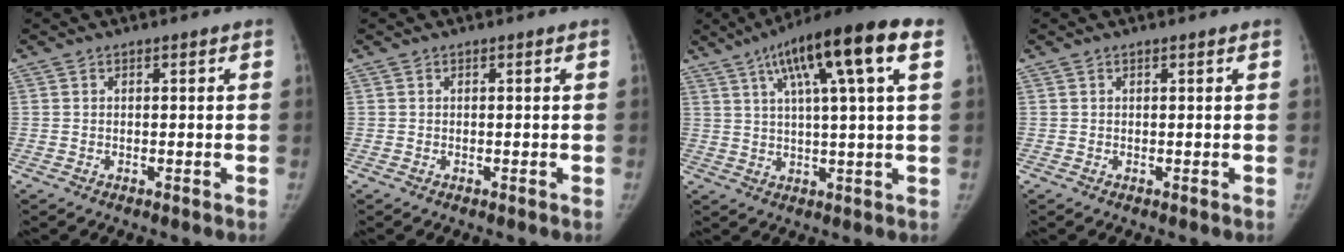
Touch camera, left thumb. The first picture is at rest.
{"total": 0.0}
{"total": 16.3, "force": [7.2, 2.4, 14.4], "torque": [-0.229, 0.006, 0.108]}
{"total": 0.0}